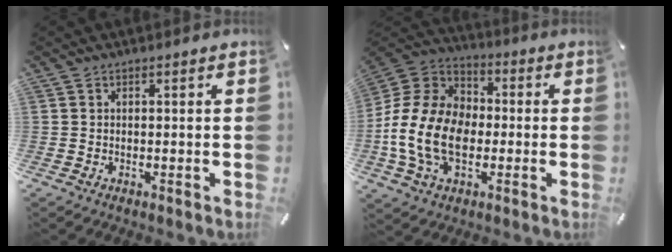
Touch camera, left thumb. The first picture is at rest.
{"total": 16.5, "force": [-4.1, 12.1, 10.5], "torque": [-0.237, 0.031, -0.074]}